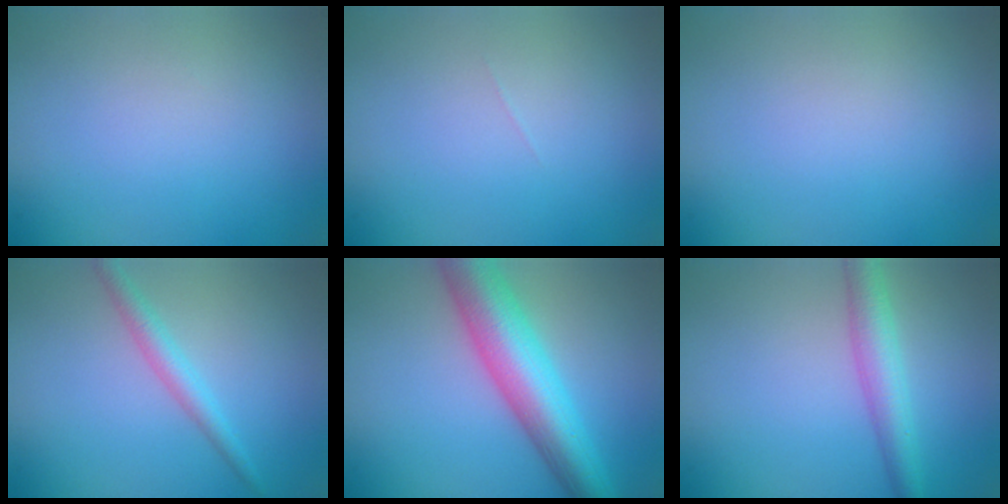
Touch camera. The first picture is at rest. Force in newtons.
{"total": 0.0}
{"total": 0.0}
{"total": 2.2, "press": 2.2, "slide": 0.0}
{"total": 8.2, "press": 8.2, "slide": 0.3}
{"total": 3.6, "press": 3.6, "slide": 0.2}